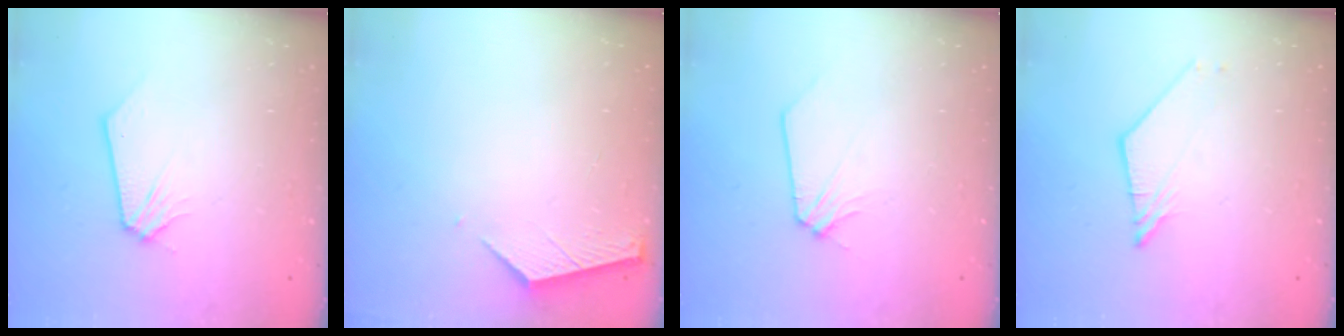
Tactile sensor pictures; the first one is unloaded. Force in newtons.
{"total": 2.4, "press": 2.4, "slide": 0.3}
{"total": 0.6, "press": 0.6, "slide": 0.1}
{"total": 2.7, "press": 2.7, "slide": 0.2}